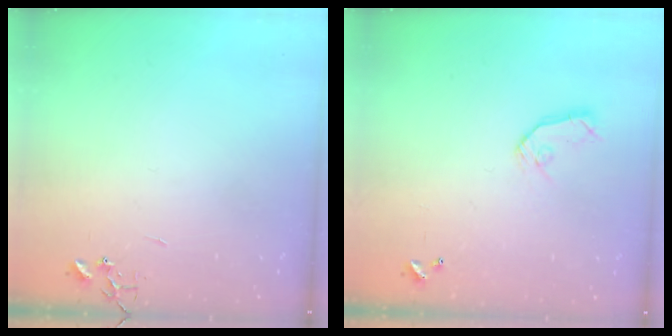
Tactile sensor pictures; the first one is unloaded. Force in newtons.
{"total": 8.0, "press": 8.0, "slide": 0.4}